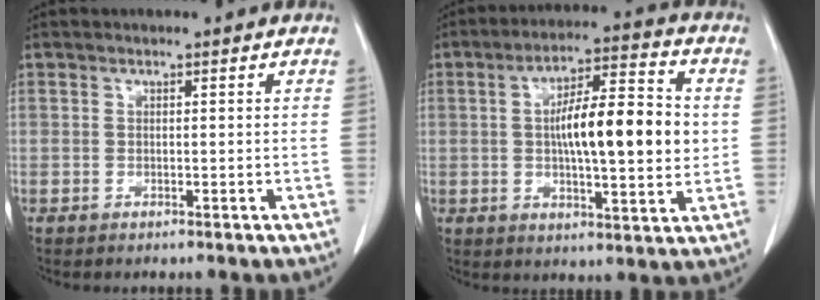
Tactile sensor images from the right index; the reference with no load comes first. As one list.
[{"total": 14.5, "force": [0.8, 3.2, 14.1], "torque": [-0.232, 0.018, 0.010]}]